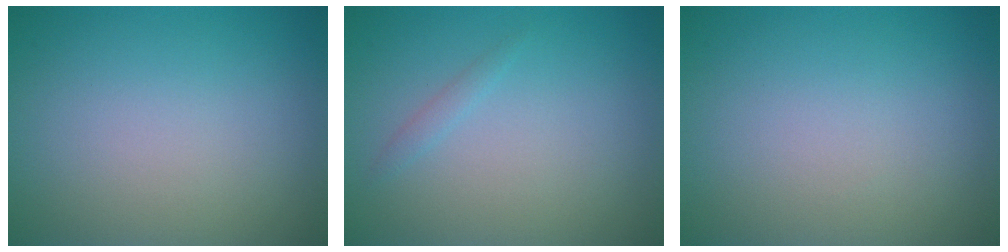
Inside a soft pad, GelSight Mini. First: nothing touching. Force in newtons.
{"total": 0.7, "press": 0.7, "slide": 0.0}
{"total": 0.0}